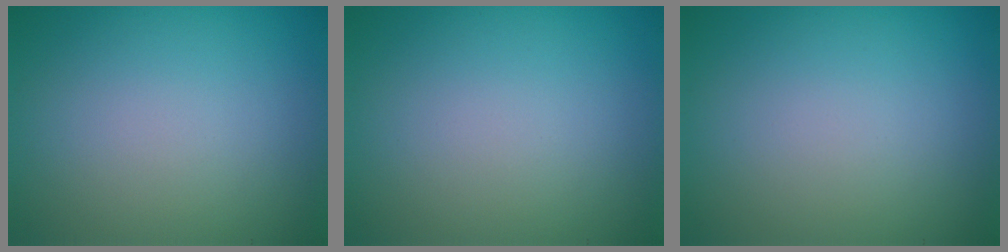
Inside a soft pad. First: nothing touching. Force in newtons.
{"total": 0.0}
{"total": 0.0}